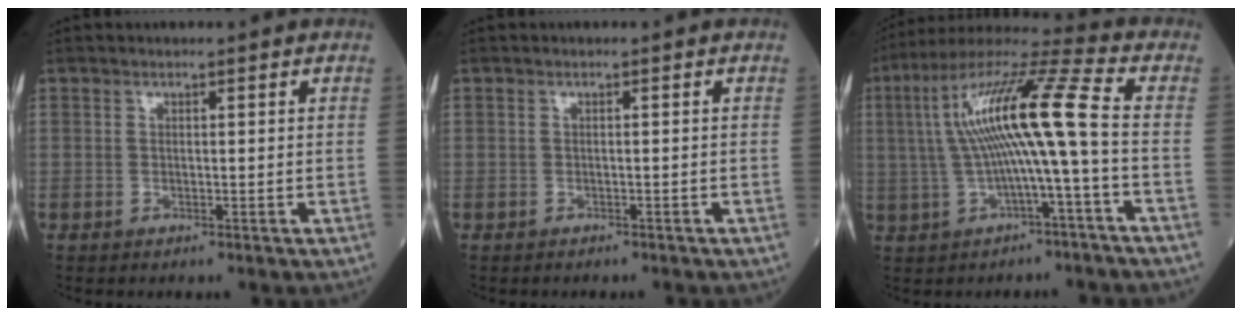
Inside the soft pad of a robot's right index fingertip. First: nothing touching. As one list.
[{"total": 1.4, "force": [-1.2, 0.5, 0.6], "torque": [-0.014, -0.001, -0.013]}, {"total": 14.2, "force": [0.2, 0.2, 14.2], "torque": [-0.265, 0.038, -0.001]}]